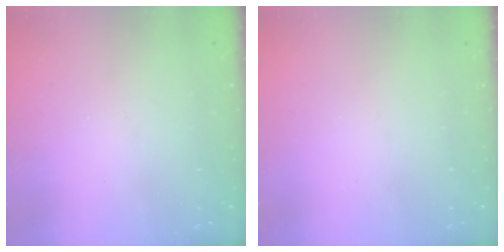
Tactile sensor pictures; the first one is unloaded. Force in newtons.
{"total": 0.0}